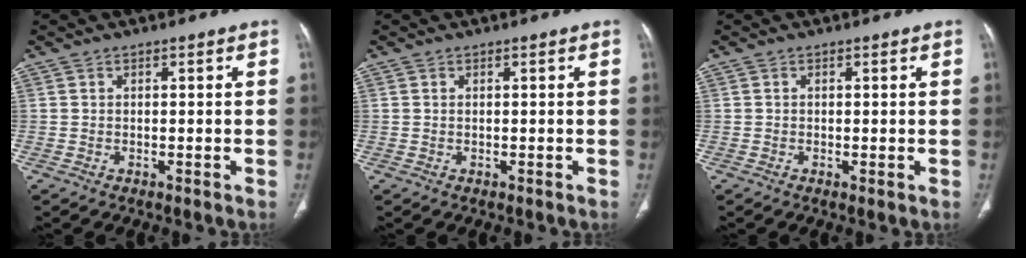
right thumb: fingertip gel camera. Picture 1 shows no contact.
{"total": 0.0}
{"total": 0.6, "force": [-0.1, 0.1, 0.5], "torque": [-0.013, -0.004, -0.001]}